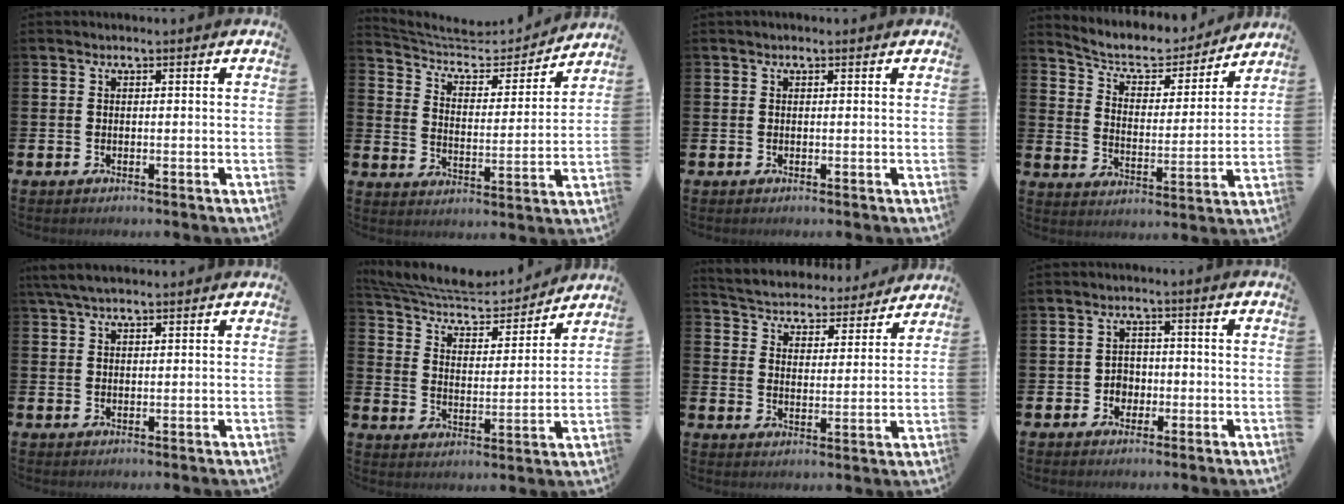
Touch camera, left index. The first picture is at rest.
{"total": 6.6, "force": [5.8, 2.4, 2.0], "torque": [-0.071, -0.043, 0.096]}
{"total": 0.0}
{"total": 6.4, "force": [5.7, 2.4, 1.6], "torque": [-0.057, -0.043, 0.093]}
{"total": 3.8, "force": [3.0, 1.1, 2.0], "torque": [-0.042, 0.001, 0.054]}
{"total": 8.2, "force": [7.7, 1.9, 2.2], "torque": [-0.074, -0.062, 0.131]}
{"total": 4.9, "force": [4.7, 1.4, 0.1], "torque": [-0.024, -0.045, 0.076]}
{"total": 2.7, "force": [-0.9, 2.4, 0.8], "torque": [-0.011, 0.002, -0.025]}